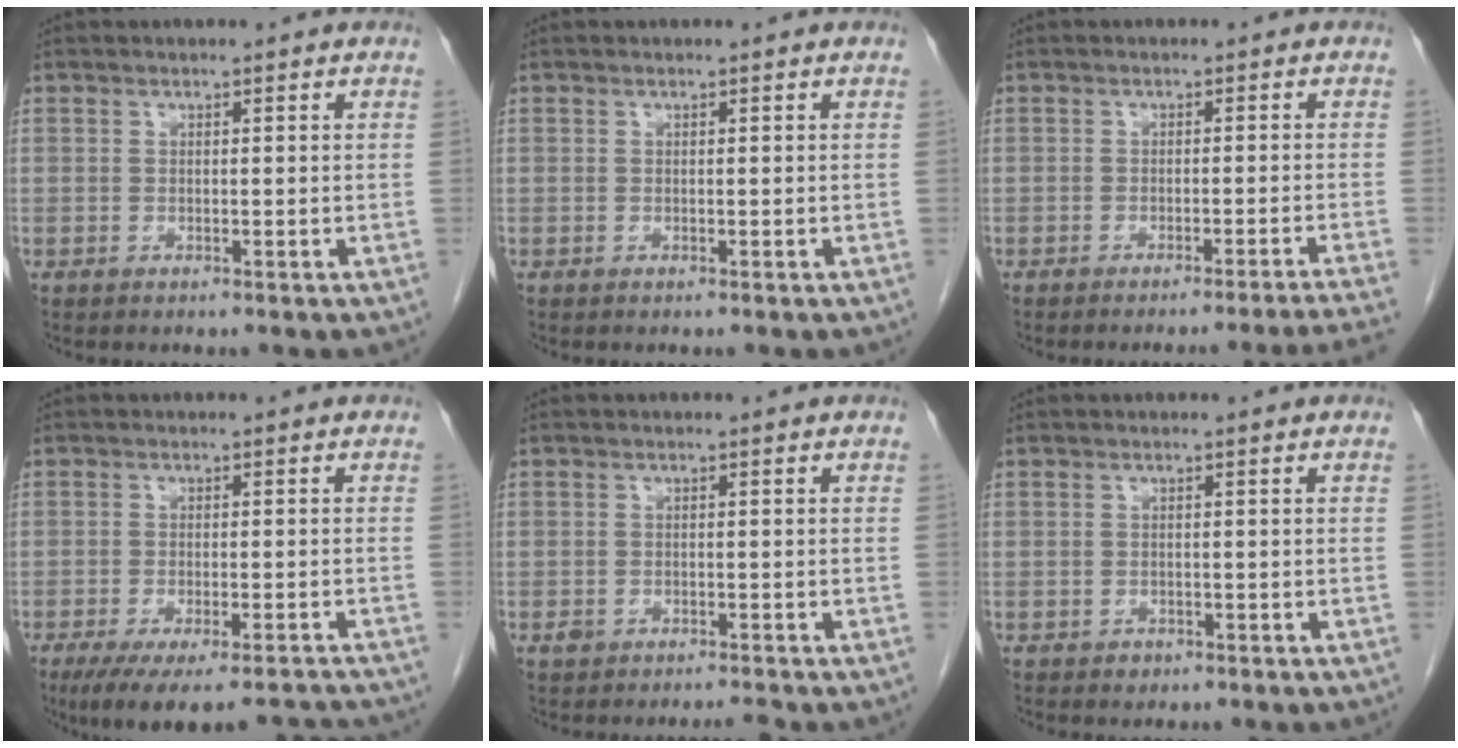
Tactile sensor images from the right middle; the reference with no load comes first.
{"total": 0.0}
{"total": 8.7, "force": [-7.6, -2.8, 3.1], "torque": [-0.008, -0.014, -0.096]}
{"total": 14.3, "force": [-12.4, 2.7, 6.6], "torque": [-0.086, -0.006, -0.165]}
{"total": 1.5, "force": [-1.3, 0.4, 0.7], "torque": [-0.018, -0.002, -0.020]}
{"total": 1.0, "force": [-0.6, 0.8, 0.2], "torque": [-0.001, 0.003, -0.006]}